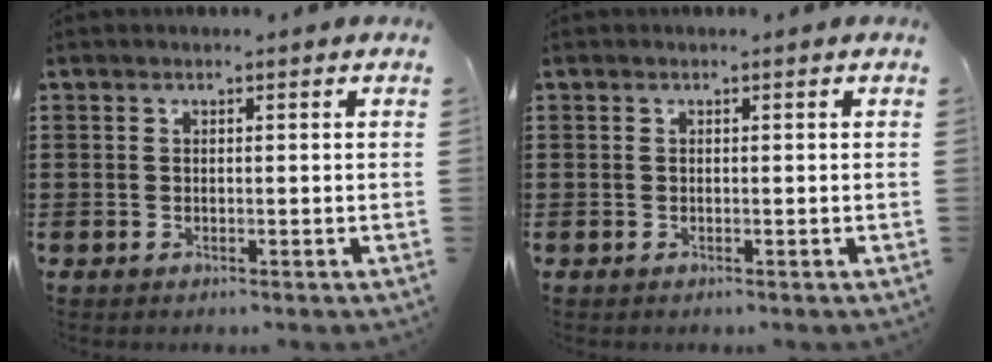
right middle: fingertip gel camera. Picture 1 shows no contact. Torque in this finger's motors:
{"motor_torque": [0.65, 0.36, 0.12, 0.05]}